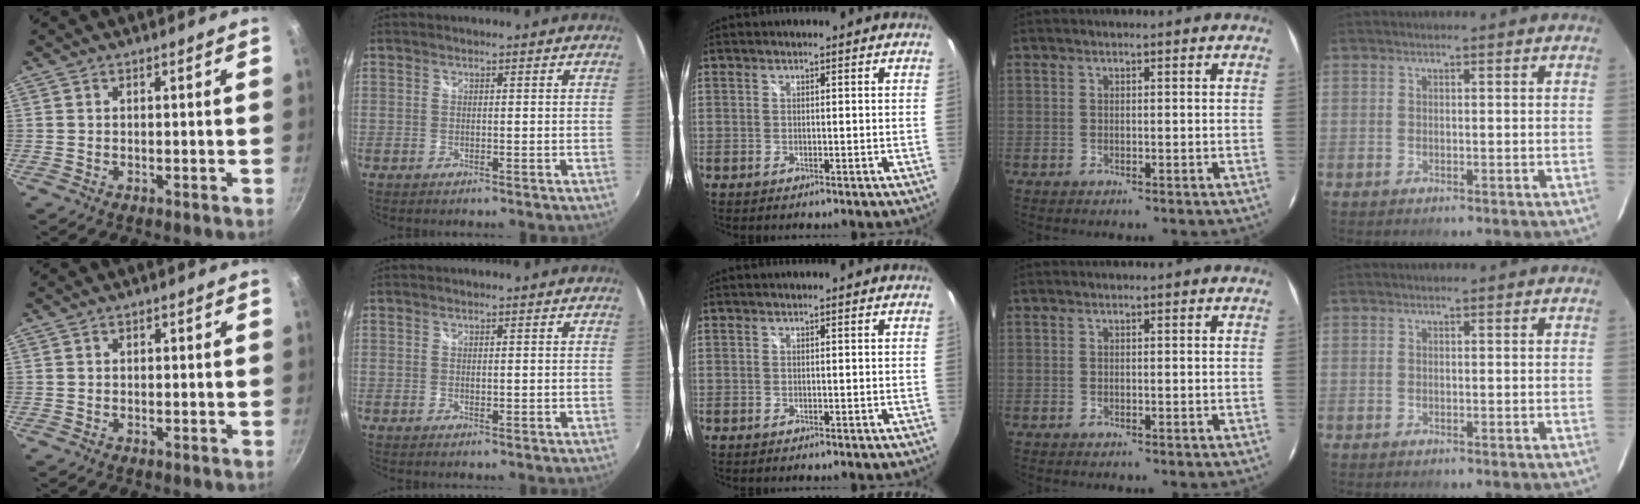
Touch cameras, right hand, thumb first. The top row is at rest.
{"thumb": {"total": 0.7, "force": [0.3, 0.5, 0.4], "torque": [-0.004, 0.004, 0.004]}, "index": {"total": 1.1, "force": [0.4, 0.4, 0.9], "torque": [-0.012, 0.000, 0.008]}}